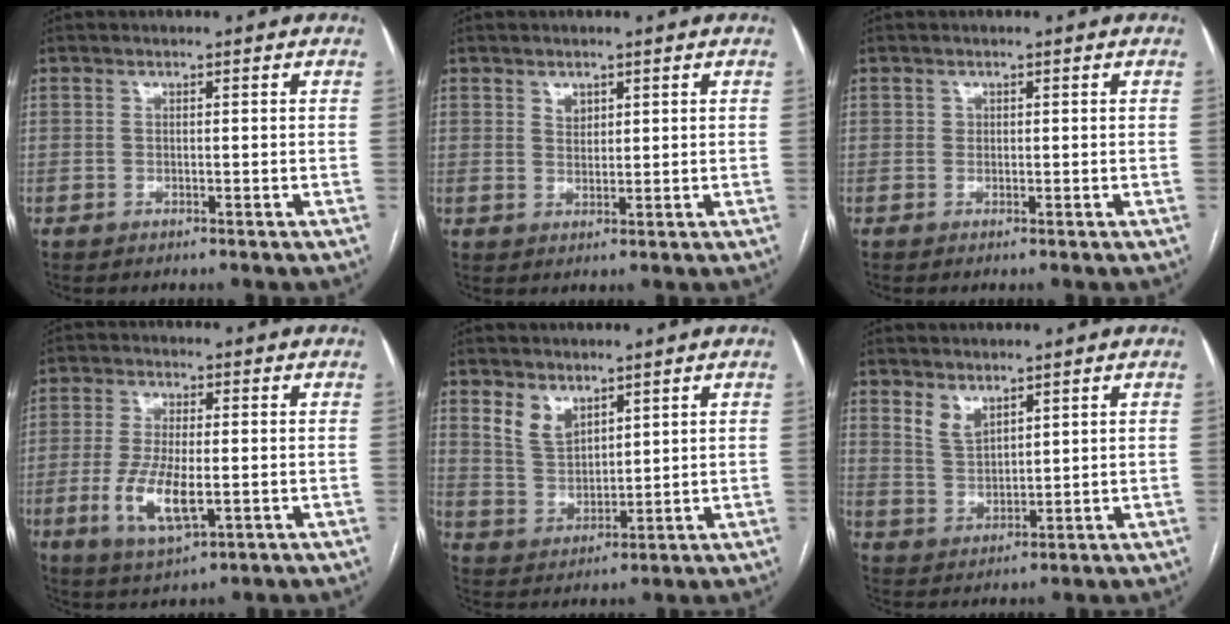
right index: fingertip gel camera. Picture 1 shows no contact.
{"total": 1.9, "force": [1.2, 1.3, 0.8], "torque": [-0.012, -0.002, 0.022]}
{"total": 0.7, "force": [0.2, 0.6, 0.1], "torque": [0.004, 0.001, 0.002]}
{"total": 8.6, "force": [-1.9, 2.7, 7.9], "torque": [-0.165, -0.015, -0.030]}
{"total": 5.6, "force": [3.7, 3.3, 2.5], "torque": [-0.055, 0.003, 0.085]}
{"total": 4.1, "force": [3.0, 2.0, 1.9], "torque": [-0.043, -0.001, 0.071]}